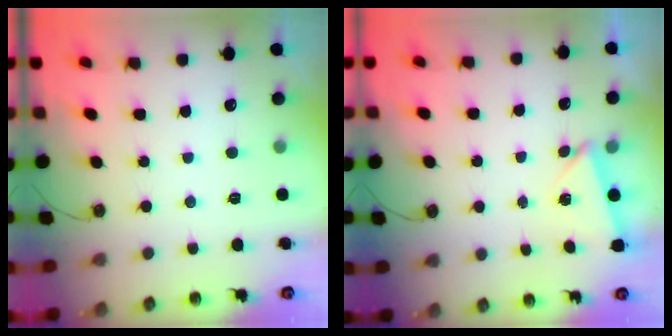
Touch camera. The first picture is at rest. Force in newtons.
{"total": 2.6, "press": 1.9, "slide": 1.8}